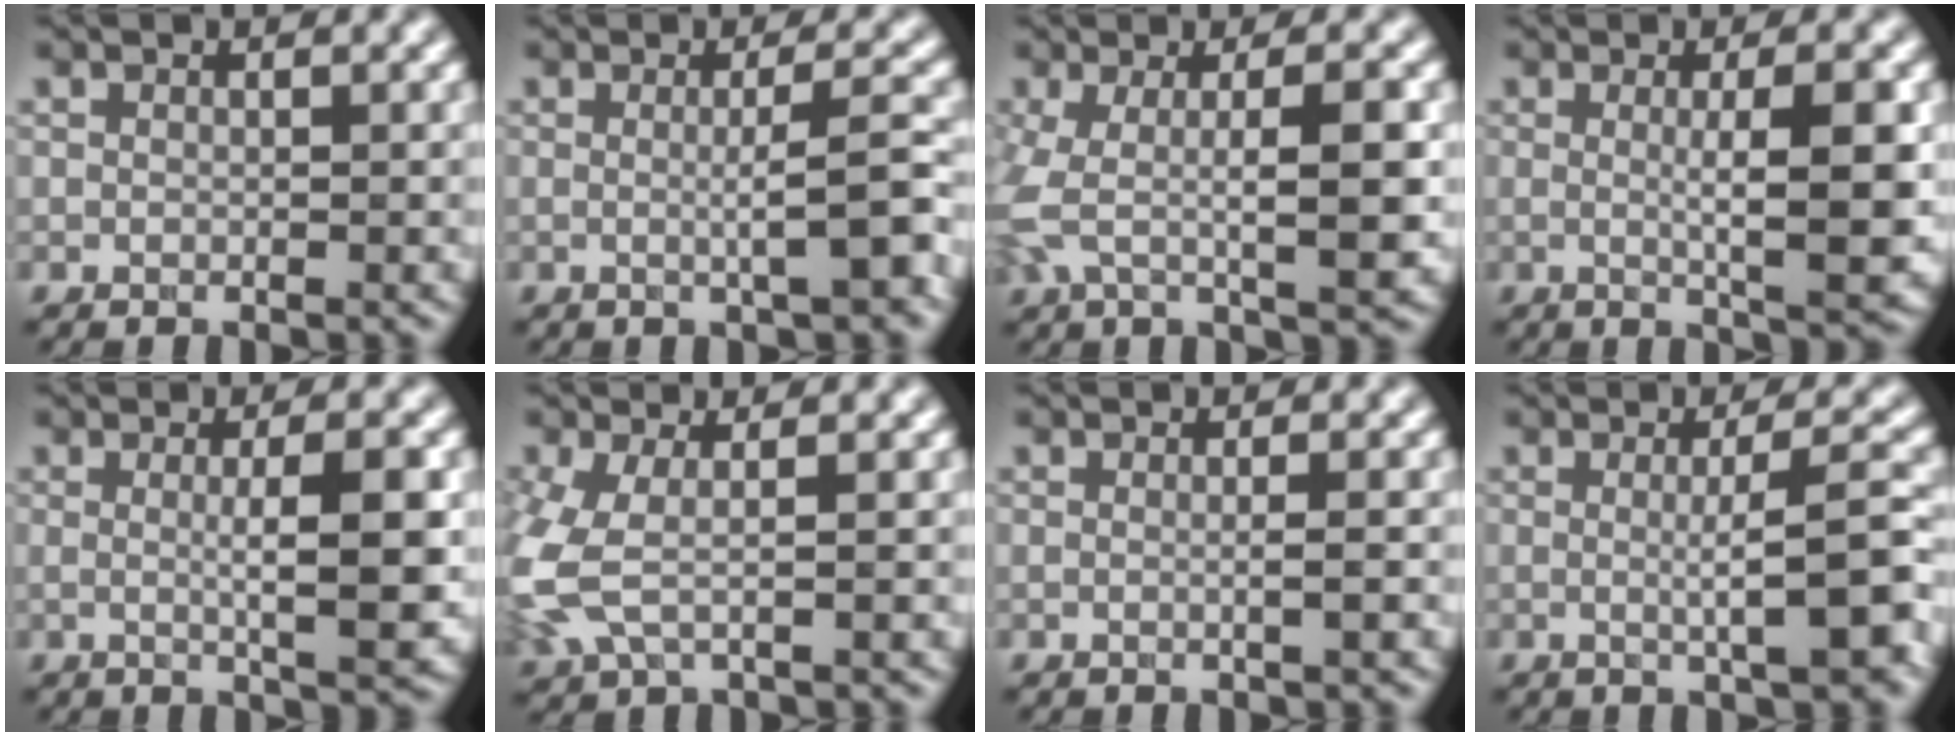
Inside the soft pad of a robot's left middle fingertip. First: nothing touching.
{"total": 4.0, "force": [-0.2, 0.7, 3.9], "torque": [-0.053, 0.002, -0.007]}
{"total": 6.5, "force": [-0.3, 1.8, 6.2], "torque": [-0.119, 0.000, -0.009]}
{"total": 6.4, "force": [0.0, 1.3, 6.2], "torque": [-0.085, -0.002, 0.001]}
{"total": 5.4, "force": [0.0, 1.1, 5.3], "torque": [-0.073, 0.000, 0.000]}
{"total": 4.3, "force": [-0.3, 1.8, 3.8], "torque": [-0.114, -0.005, -0.012]}
{"total": 1.5, "force": [0.0, 0.4, 1.4], "torque": [-0.014, -0.005, -0.012]}
{"total": 5.6, "force": [-0.3, 1.0, 5.5], "torque": [-0.078, 0.003, -0.006]}